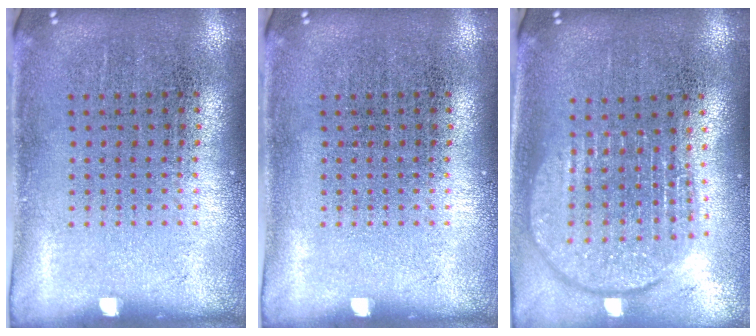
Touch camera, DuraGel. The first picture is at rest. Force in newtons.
{"total": 0.0}
{"total": 1.8, "press": 1.5, "slide": 1.0}